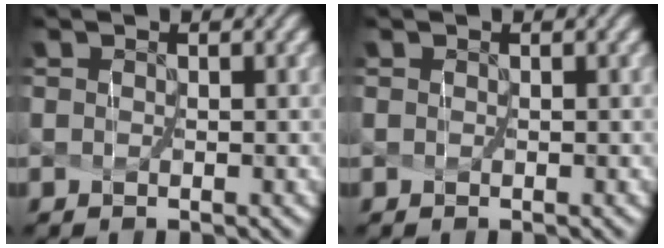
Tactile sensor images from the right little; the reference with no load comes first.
{"total": 0.0}